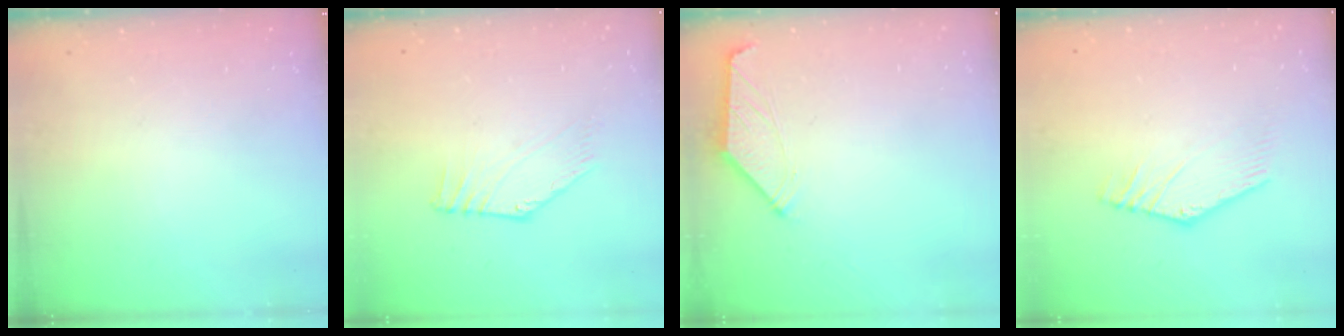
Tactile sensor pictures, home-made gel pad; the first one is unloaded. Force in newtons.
{"total": 3.1, "press": 3.1, "slide": 0.0}
{"total": 1.4, "press": 1.4, "slide": 0.4}
{"total": 3.4, "press": 3.4, "slide": 0.5}